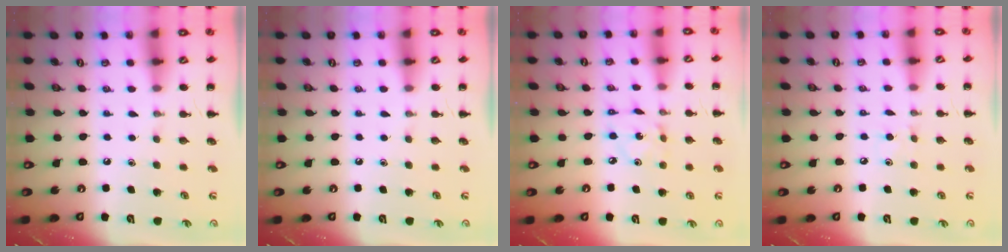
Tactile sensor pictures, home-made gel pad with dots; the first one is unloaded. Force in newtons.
{"total": 0.0}
{"total": 2.3, "press": 2.2, "slide": 0.3}
{"total": 2.9, "press": 2.7, "slide": 1.1}